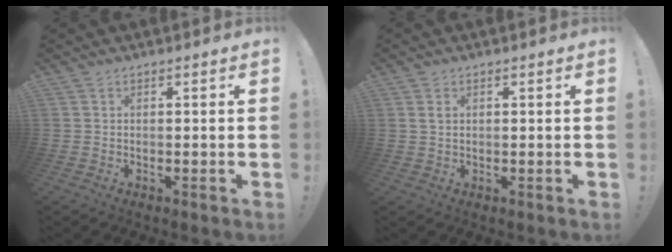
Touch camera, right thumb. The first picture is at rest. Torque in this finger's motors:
{"motor_torque": [-0.03, -0.12, -0.12, 0.08, 0.00]}